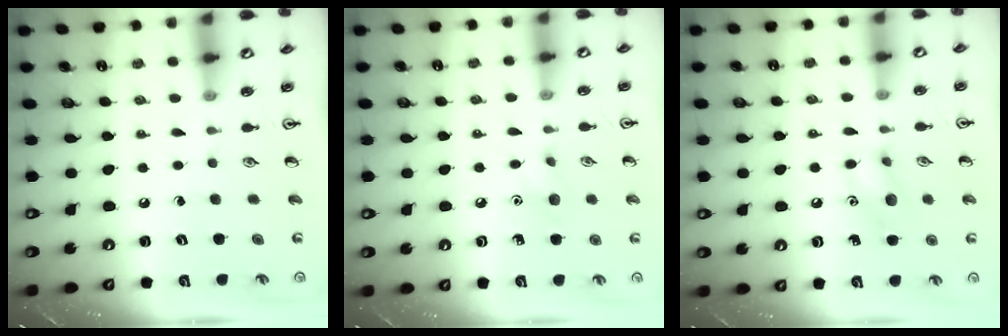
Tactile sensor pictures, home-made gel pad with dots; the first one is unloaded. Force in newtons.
{"total": 5.9, "press": 5.7, "slide": 1.2}
{"total": 8.8, "press": 8.7, "slide": 1.1}